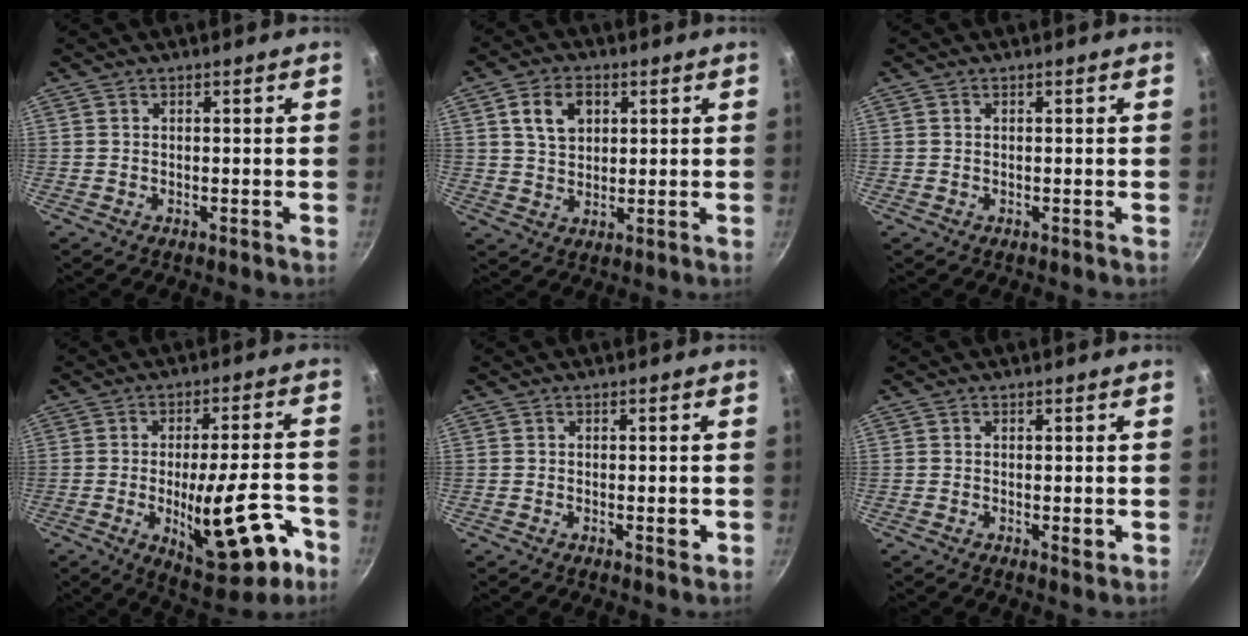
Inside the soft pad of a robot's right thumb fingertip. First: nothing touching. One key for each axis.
{"total": 7.6, "fx": 2.6, "fy": 5.3, "fz": 4.7, "tx": -0.066, "ty": 0.000, "tz": 0.046}
{"total": 0.0}
{"total": 17.8, "fx": -6.6, "fy": 6.5, "fz": 15.2, "tx": -0.186, "ty": 0.029, "tz": -0.078}
{"total": 2.0, "fx": -0.5, "fy": 0.8, "fz": 1.7, "tx": -0.019, "ty": 0.003, "tz": -0.007}
{"total": 1.4, "fx": -0.2, "fy": 0.6, "fz": 1.2, "tx": -0.020, "ty": -0.003, "tz": -0.004}